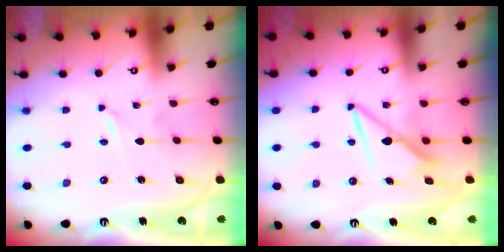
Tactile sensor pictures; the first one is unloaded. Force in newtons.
{"total": 7.9, "press": 7.9, "slide": 0.5}